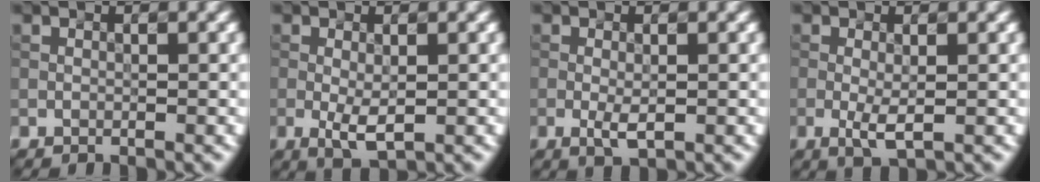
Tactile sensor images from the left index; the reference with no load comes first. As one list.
[{"total": 2.7, "force": [-0.4, 0.9, 2.5], "torque": [-0.050, -0.009, -0.004]}, {"total": 1.9, "force": [-0.4, 0.6, 1.8], "torque": [-0.035, -0.005, -0.007]}, {"total": 2.2, "force": [-0.3, 0.5, 2.1], "torque": [-0.044, -0.006, -0.005]}]